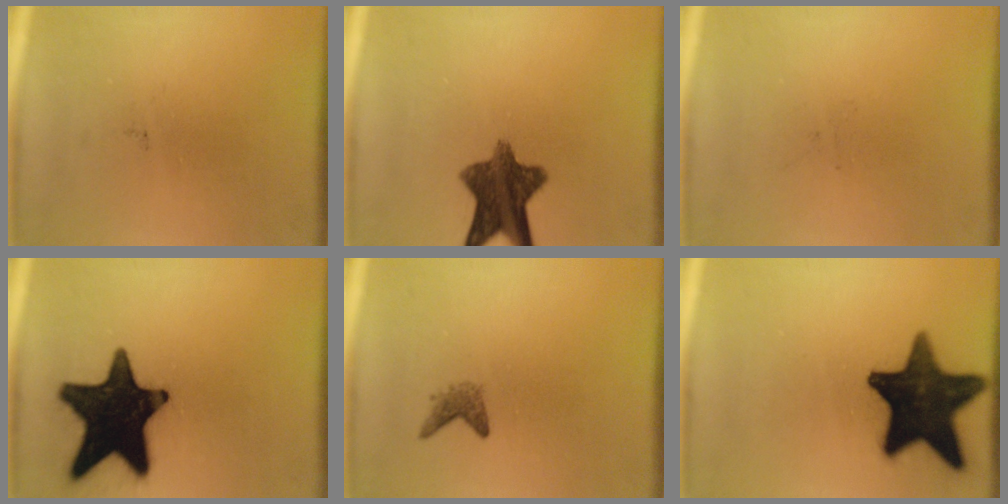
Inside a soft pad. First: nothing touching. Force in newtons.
{"total": 9.8}
{"total": 0.0}
{"total": 19.3}
{"total": 1.4}
{"total": 18.4}